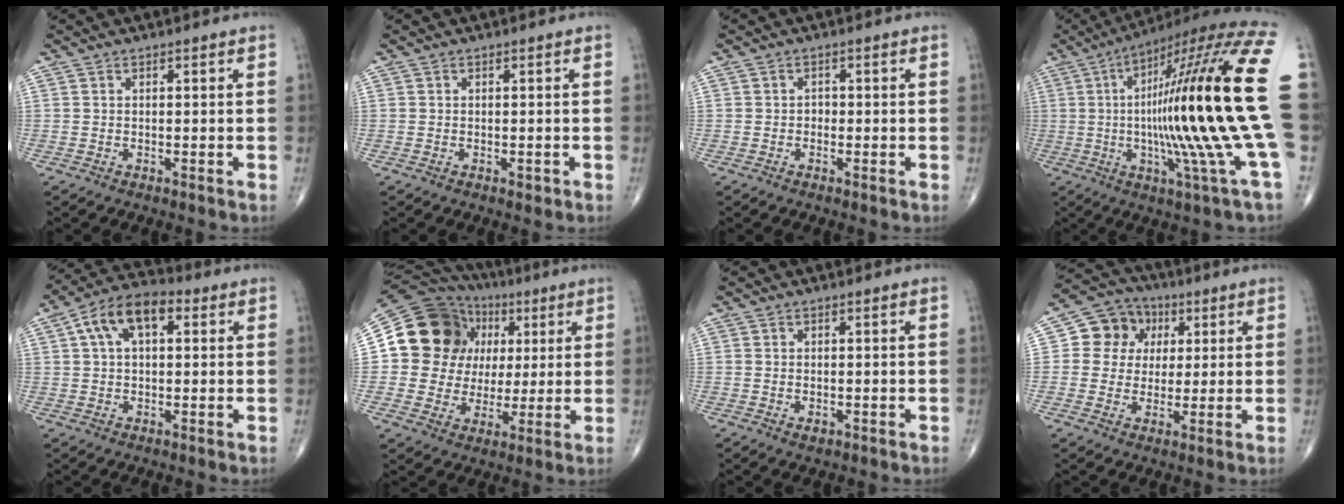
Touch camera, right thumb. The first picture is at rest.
{"total": 0.6, "force": [-0.2, 0.4, 0.4], "torque": [-0.001, 0.000, -0.001]}
{"total": 1.0, "force": [-0.4, 0.8, 0.4], "torque": [0.002, 0.004, -0.011]}
{"total": 29.6, "force": [-0.4, 2.7, 29.5], "torque": [-0.440, 0.007, -0.020]}
{"total": 10.8, "force": [3.3, 6.0, 8.3], "torque": [-0.144, 0.030, 0.047]}
{"total": 18.7, "force": [4.4, 16.4, 7.9], "torque": [-0.099, 0.029, 0.084]}
{"total": 1.1, "force": [-0.3, 0.6, 0.9], "torque": [-0.013, -0.001, -0.001]}
{"total": 9.7, "force": [2.3, 8.6, 3.8], "torque": [-0.023, 0.003, 0.029]}